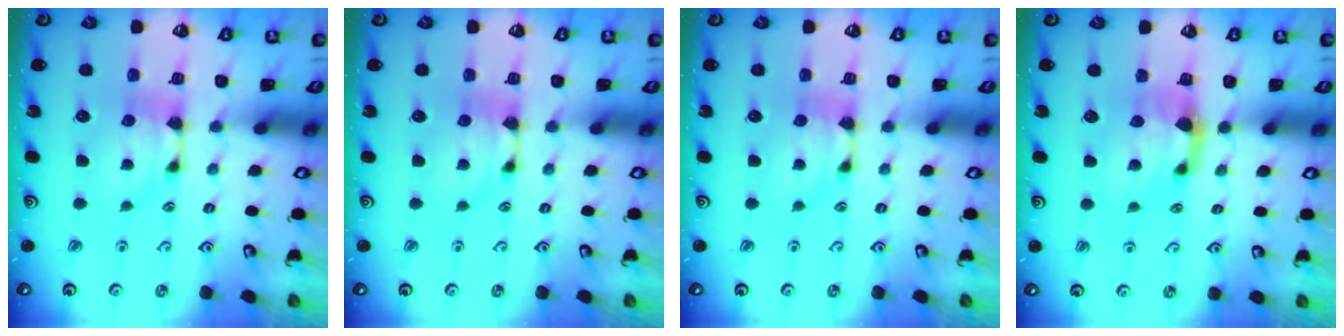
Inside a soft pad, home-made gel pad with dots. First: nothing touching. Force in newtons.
{"total": 0.0}
{"total": 0.0}
{"total": 2.0, "press": 1.2, "slide": 1.5}